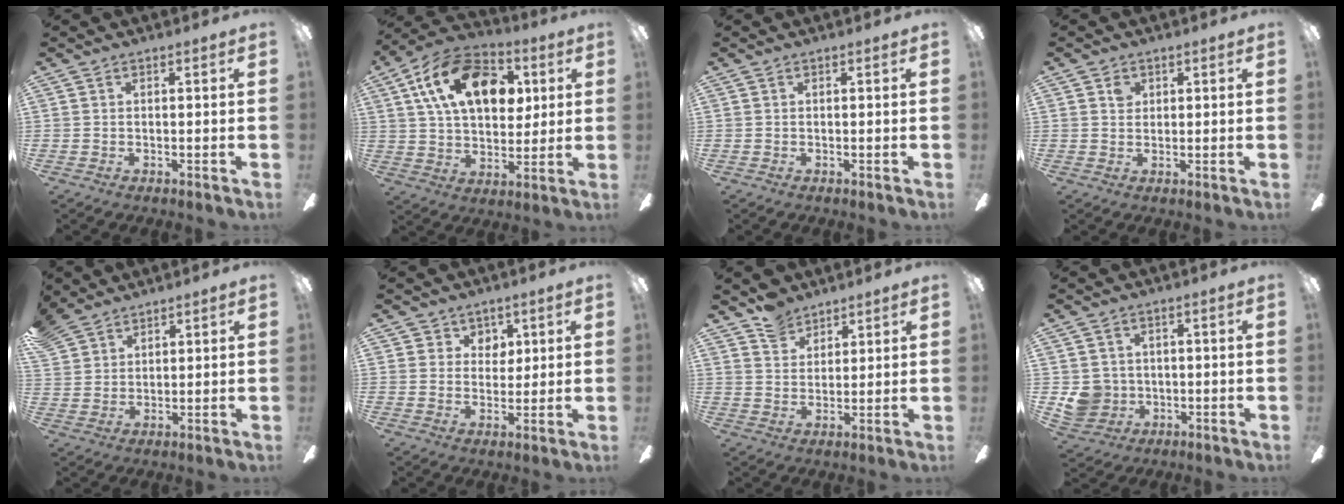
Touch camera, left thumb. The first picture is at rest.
{"total": 19.2, "force": [7.6, 11.9, 13.0], "torque": [-0.212, 0.006, 0.136]}
{"total": 0.0}
{"total": 2.0, "force": [1.2, 1.5, 0.7], "torque": [0.001, -0.005, 0.018]}
{"total": 7.2, "force": [5.9, 3.9, 1.3], "torque": [-0.048, -0.021, 0.120]}
{"total": 4.8, "force": [3.1, 3.6, 0.5], "torque": [-0.012, -0.009, 0.054]}
{"total": 6.3, "force": [5.3, 3.2, 1.2], "torque": [-0.027, -0.022, 0.100]}
{"total": 6.1, "force": [0.2, 5.9, 1.5], "torque": [-0.038, 0.004, 0.009]}